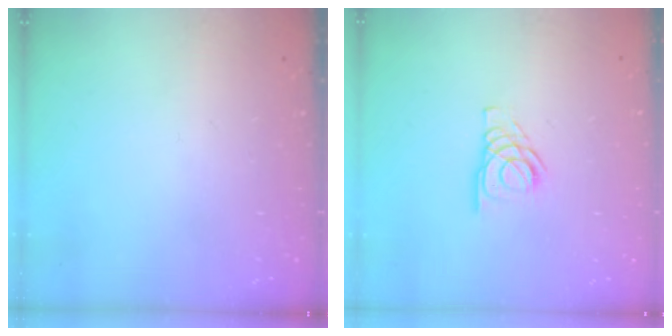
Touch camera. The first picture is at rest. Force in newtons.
{"total": 5.9, "press": 5.8, "slide": 0.8}